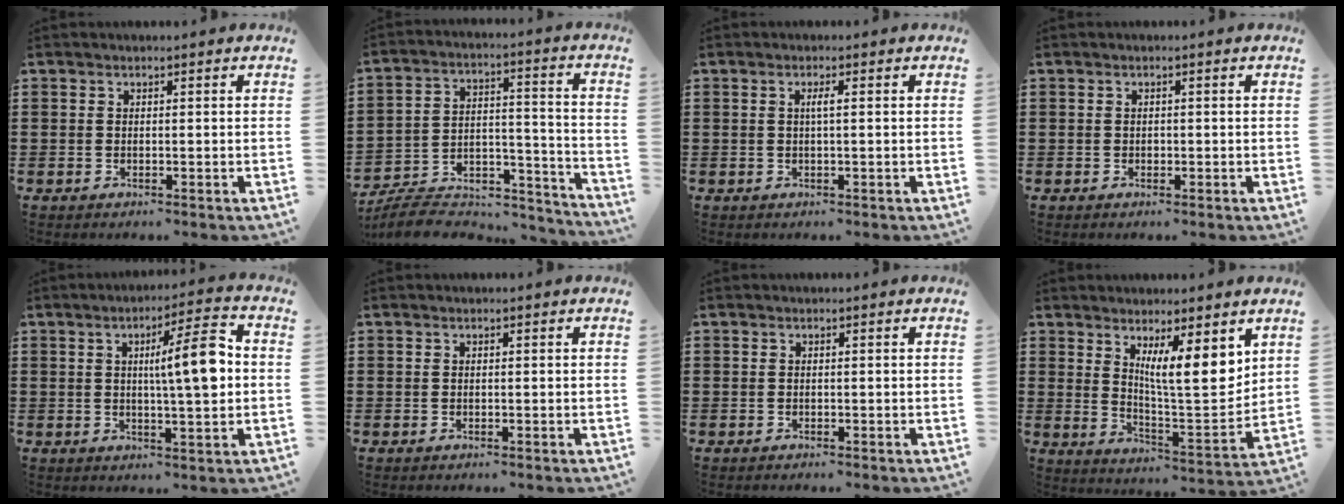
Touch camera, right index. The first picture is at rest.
{"total": 7.6, "force": [-6.8, 2.4, 2.5], "torque": [-0.043, 0.013, -0.132]}
{"total": 1.4, "force": [0.1, 0.0, 1.4], "torque": [-0.027, 0.000, -0.002]}
{"total": 0.6, "force": [0.0, 0.5, 0.3], "torque": [-0.007, 0.001, -0.001]}
{"total": 9.1, "force": [1.1, 1.4, 8.9], "torque": [-0.141, -0.005, 0.008]}
{"total": 0.0}
{"total": 0.0}
{"total": 8.8, "force": [4.9, 1.7, 7.1], "torque": [-0.123, -0.028, 0.080]}